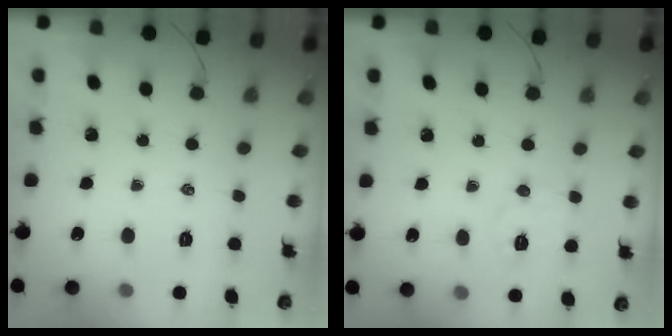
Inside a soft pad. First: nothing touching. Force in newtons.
{"total": 5.3, "press": 5.2, "slide": 1.1}